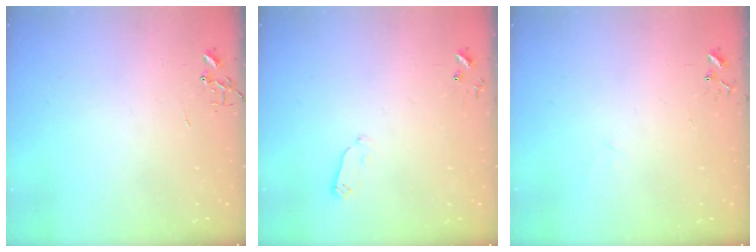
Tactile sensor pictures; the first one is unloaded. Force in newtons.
{"total": 2.9, "press": 2.9, "slide": 0.4}
{"total": 4.6, "press": 4.5, "slide": 0.6}